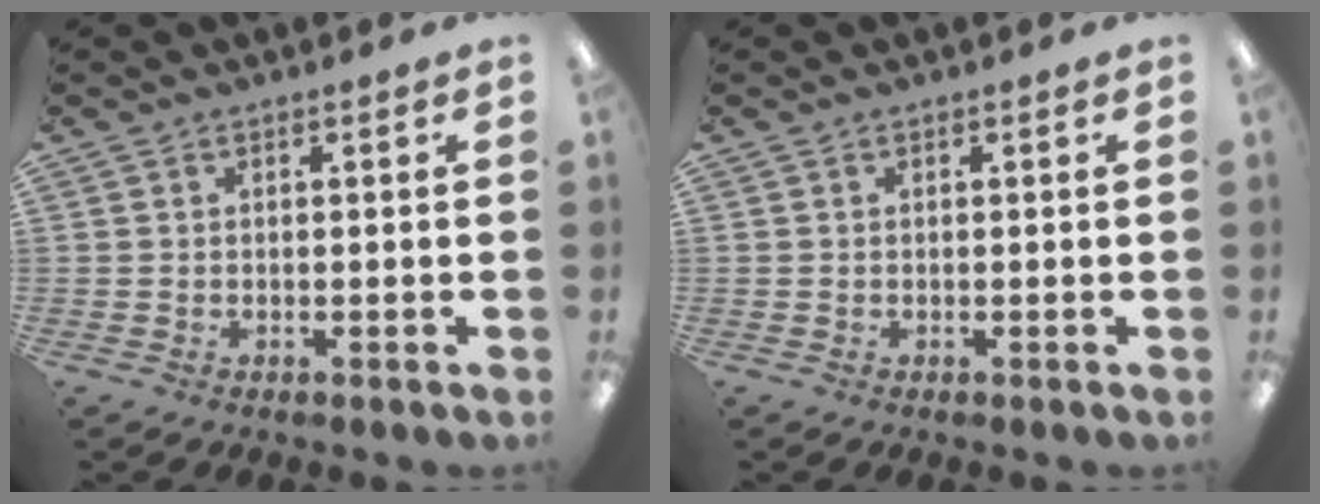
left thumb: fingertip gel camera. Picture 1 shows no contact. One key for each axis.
{"total": 0.0}